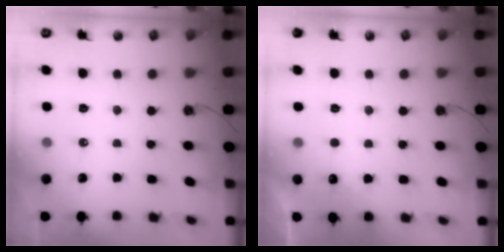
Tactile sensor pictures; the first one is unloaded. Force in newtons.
{"total": 5.3, "press": 5.2, "slide": 1.2}